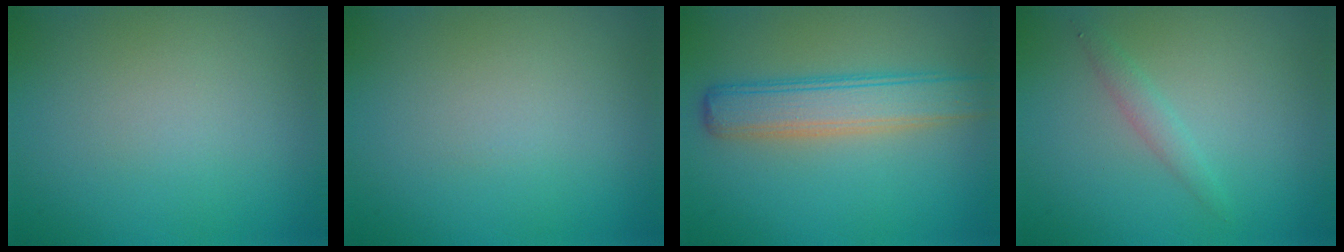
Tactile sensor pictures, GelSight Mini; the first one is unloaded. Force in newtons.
{"total": 0.0}
{"total": 4.7, "press": 4.7, "slide": 0.3}
{"total": 1.2, "press": 1.2, "slide": 0.1}